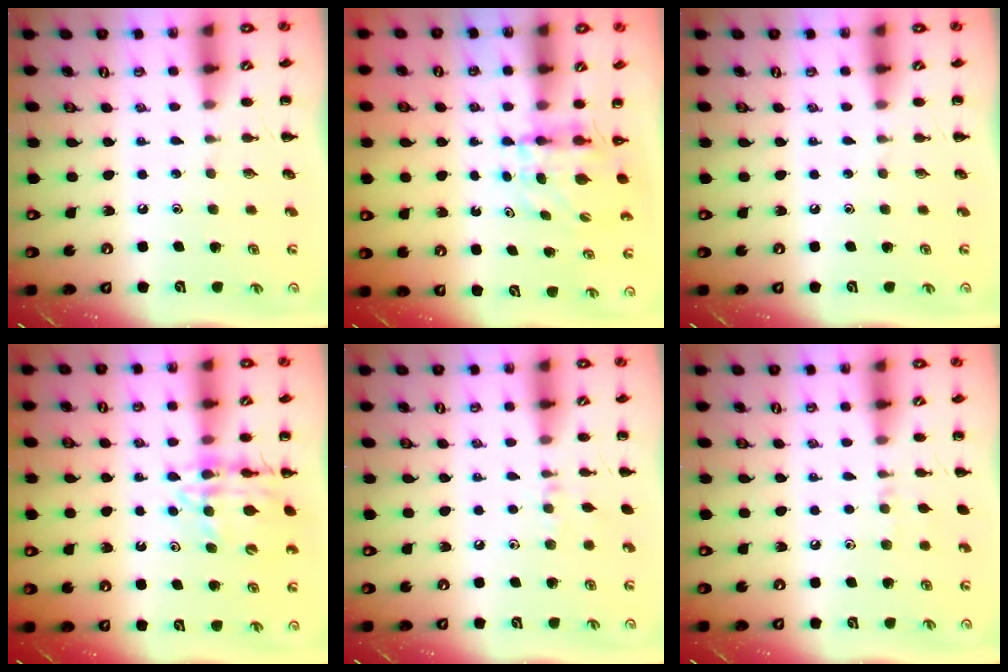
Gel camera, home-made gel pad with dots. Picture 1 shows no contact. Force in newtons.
{"total": 4.0, "press": 4.0, "slide": 0.1}
{"total": 0.0}
{"total": 12.8, "press": 12.5, "slide": 3.0}
{"total": 5.8, "press": 5.4, "slide": 2.0}
{"total": 3.9, "press": 3.6, "slide": 1.5}